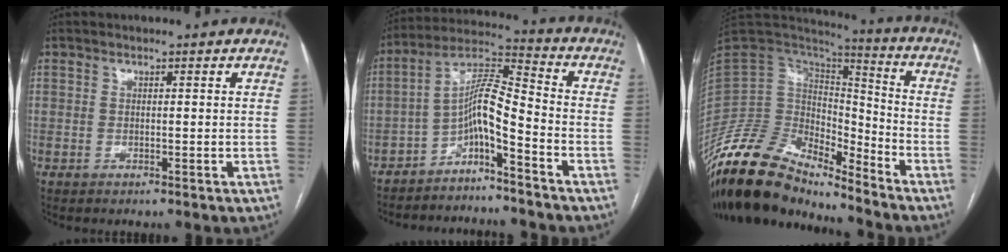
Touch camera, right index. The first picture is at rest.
{"total": 8.3, "force": [-4.8, 0.7, 6.8], "torque": [-0.123, 0.022, -0.089]}
{"total": 18.6, "force": [-15.8, 6.2, 7.6], "torque": [-0.138, 0.046, -0.289]}